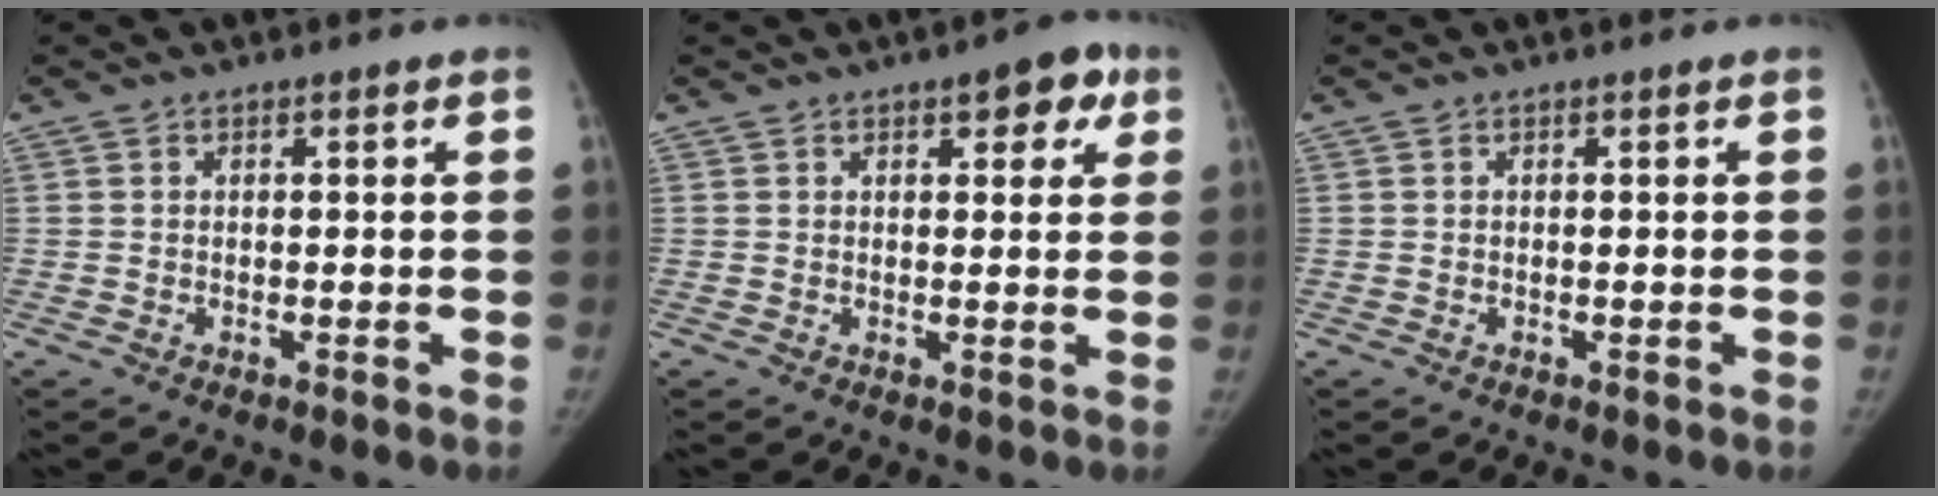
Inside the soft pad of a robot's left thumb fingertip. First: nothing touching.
{"total": 5.9, "force": [3.0, 2.8, 4.3], "torque": [-0.021, -0.005, 0.030]}
{"total": 0.0}